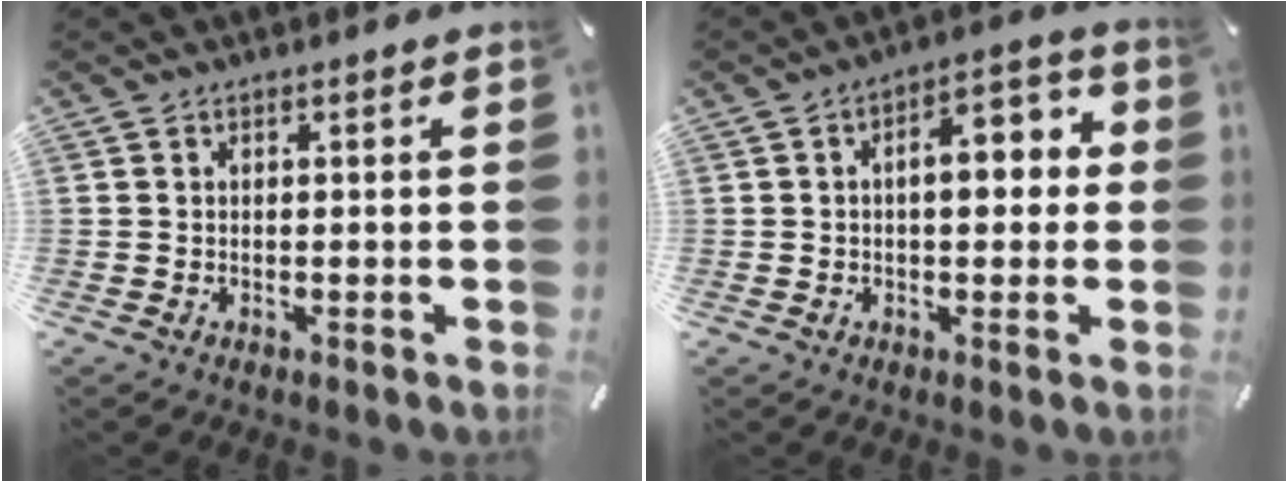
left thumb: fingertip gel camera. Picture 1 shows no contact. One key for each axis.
{"total": 8.7, "fx": 0.7, "fy": 4.8, "fz": 7.3, "tx": -0.089, "ty": 0.001, "tz": 0.002}